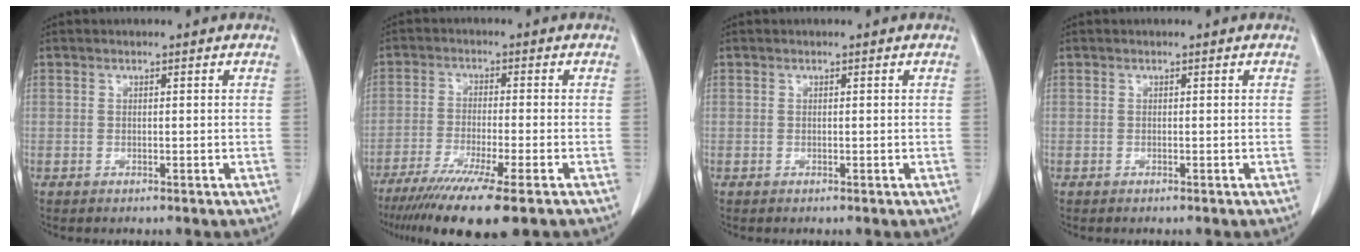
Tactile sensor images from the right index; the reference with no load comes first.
{"total": 12.9, "force": [-9.2, 0.2, 9.0], "torque": [-0.151, -0.038, -0.148]}
{"total": 0.0}
{"total": 0.0}